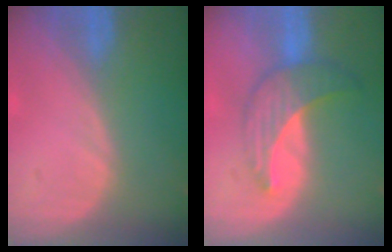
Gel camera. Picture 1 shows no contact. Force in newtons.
{"total": 7.2, "press": 6.4, "slide": 3.2}